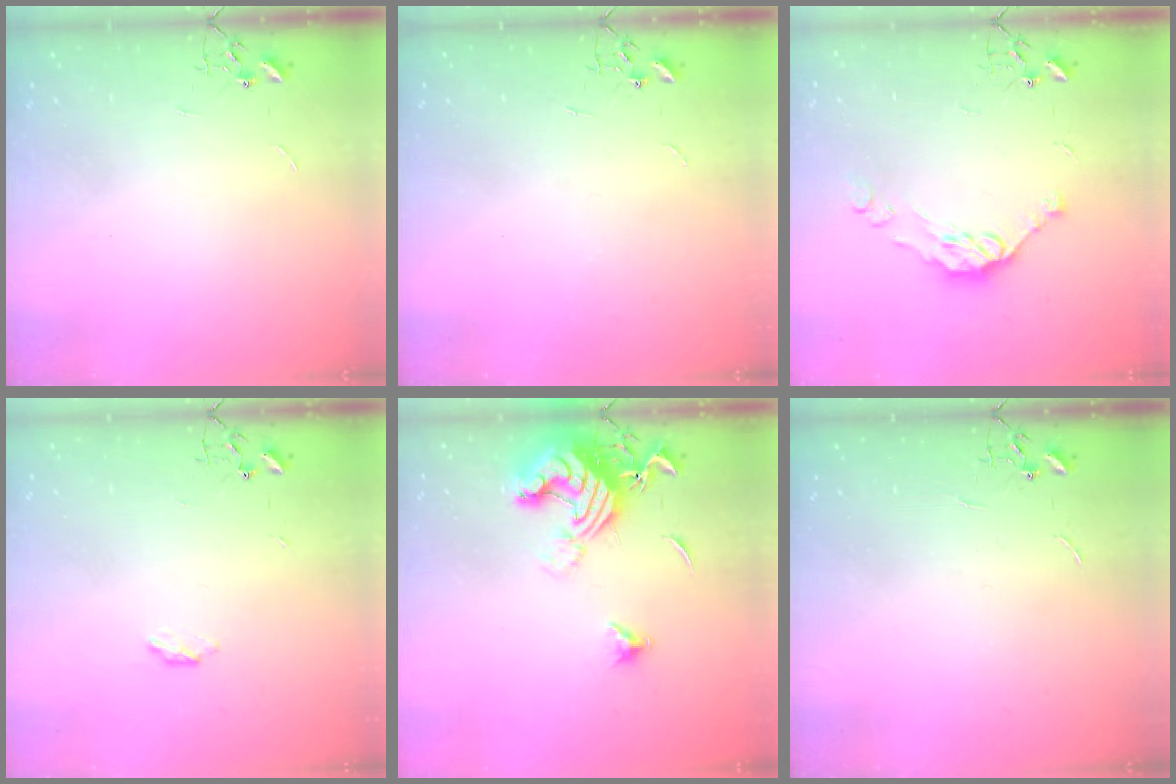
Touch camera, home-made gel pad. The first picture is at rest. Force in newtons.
{"total": 0.0}
{"total": 10.5, "press": 10.4, "slide": 0.6}
{"total": 2.8, "press": 2.8, "slide": 0.5}
{"total": 15.5, "press": 15.4, "slide": 1.8}
{"total": 0.0}